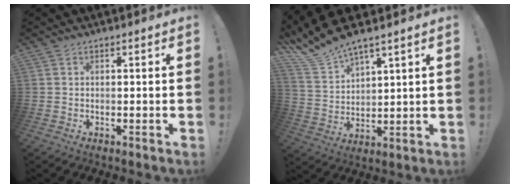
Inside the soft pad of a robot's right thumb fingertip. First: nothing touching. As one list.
[{"total": 9.3, "force": [8.5, 2.1, 3.3], "torque": [-0.081, -0.063, 0.157]}]